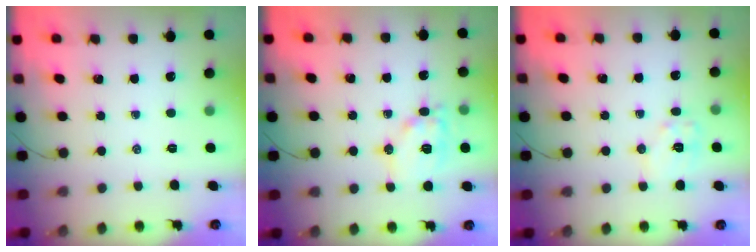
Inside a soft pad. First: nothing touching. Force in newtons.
{"total": 11.5, "press": 11.5, "slide": 1.0}
{"total": 7.3, "press": 7.3, "slide": 0.6}